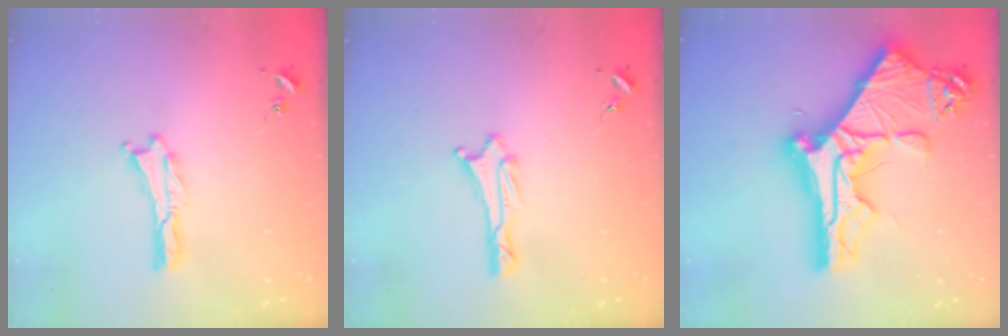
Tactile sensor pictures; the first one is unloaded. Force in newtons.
{"total": 1.1, "press": 1.1, "slide": 0.1}
{"total": 16.9, "press": 16.8, "slide": 1.7}